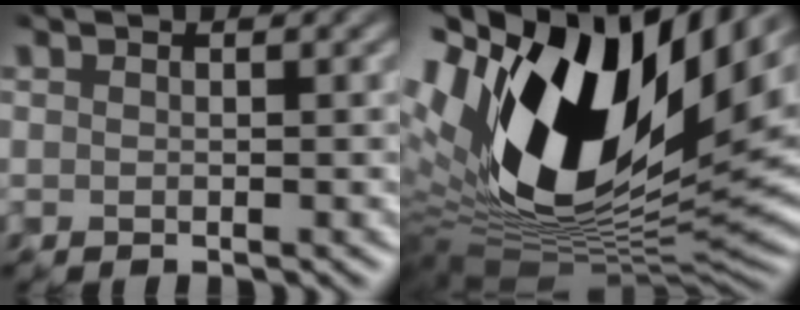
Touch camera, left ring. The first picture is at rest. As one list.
[{"total": 18.2, "force": [5.4, 9.6, 14.5], "torque": [-0.291, 0.005, 0.087]}]